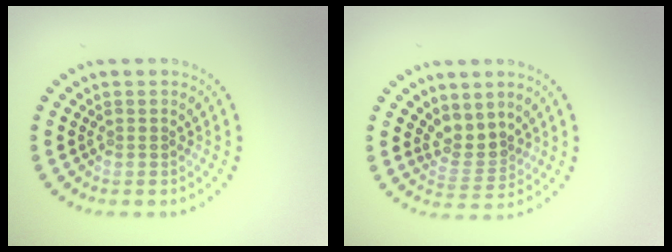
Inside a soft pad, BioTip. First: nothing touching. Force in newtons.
{"total": 2.5, "press": 2.0, "slide": 1.5}